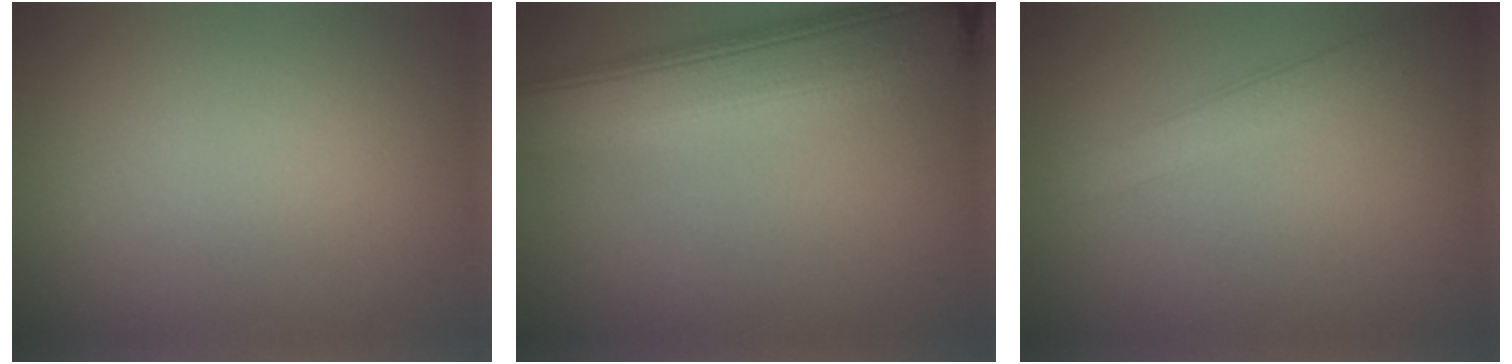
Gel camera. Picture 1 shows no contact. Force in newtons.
{"total": 8.7, "press": 8.7, "slide": 0.6}
{"total": 2.5, "press": 2.5, "slide": 0.1}